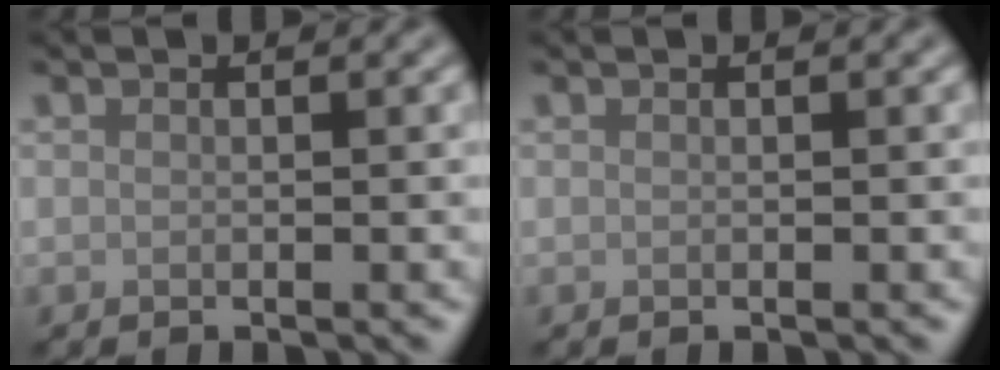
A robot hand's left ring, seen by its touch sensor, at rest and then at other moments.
{"total": 0.0}